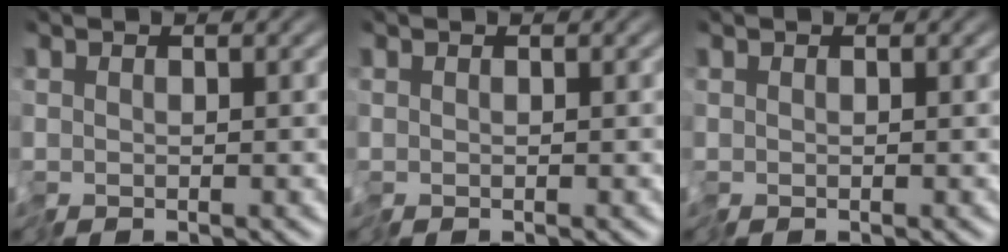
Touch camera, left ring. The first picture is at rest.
{"total": 0.0}
{"total": 0.0}